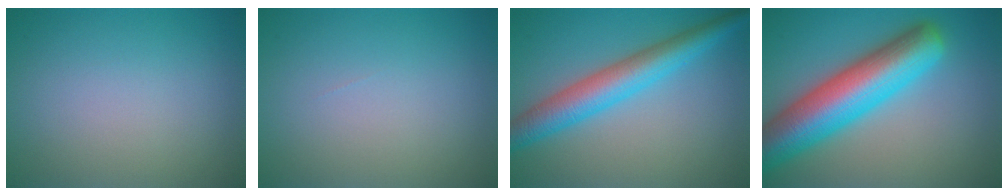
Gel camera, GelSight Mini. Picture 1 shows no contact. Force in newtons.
{"total": 0.0}
{"total": 5.9, "press": 5.9, "slide": 0.0}
{"total": 10.7, "press": 10.7, "slide": 0.4}